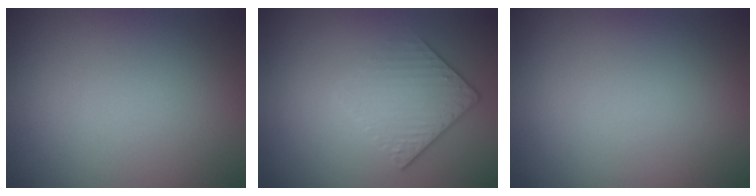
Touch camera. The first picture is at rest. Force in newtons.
{"total": 4.2, "press": 2.8, "slide": 3.1}
{"total": 0.0}